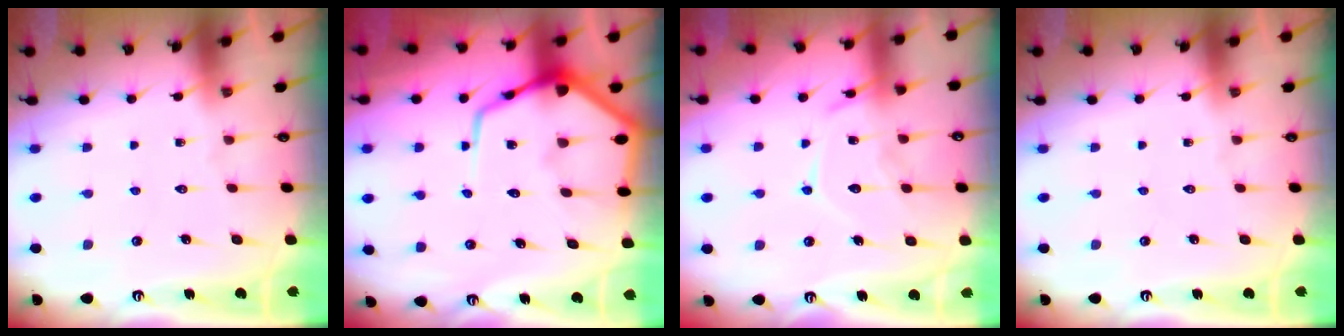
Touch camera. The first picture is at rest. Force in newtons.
{"total": 12.7, "press": 12.6, "slide": 1.2}
{"total": 13.4, "press": 13.3, "slide": 1.3}
{"total": 0.0}